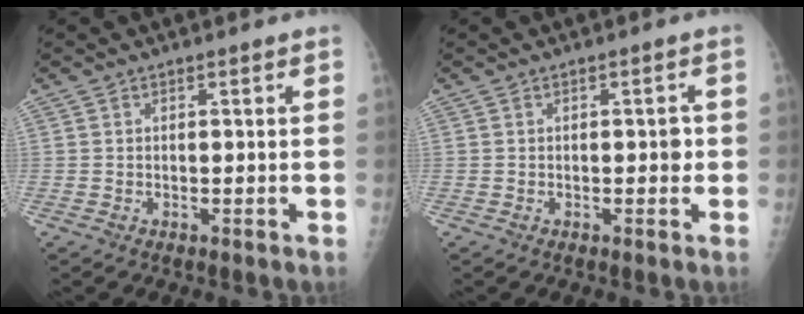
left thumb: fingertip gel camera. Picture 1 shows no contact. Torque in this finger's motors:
{"motor_torque": [0.14, 0.05, 0.10, -0.04, 0.02]}